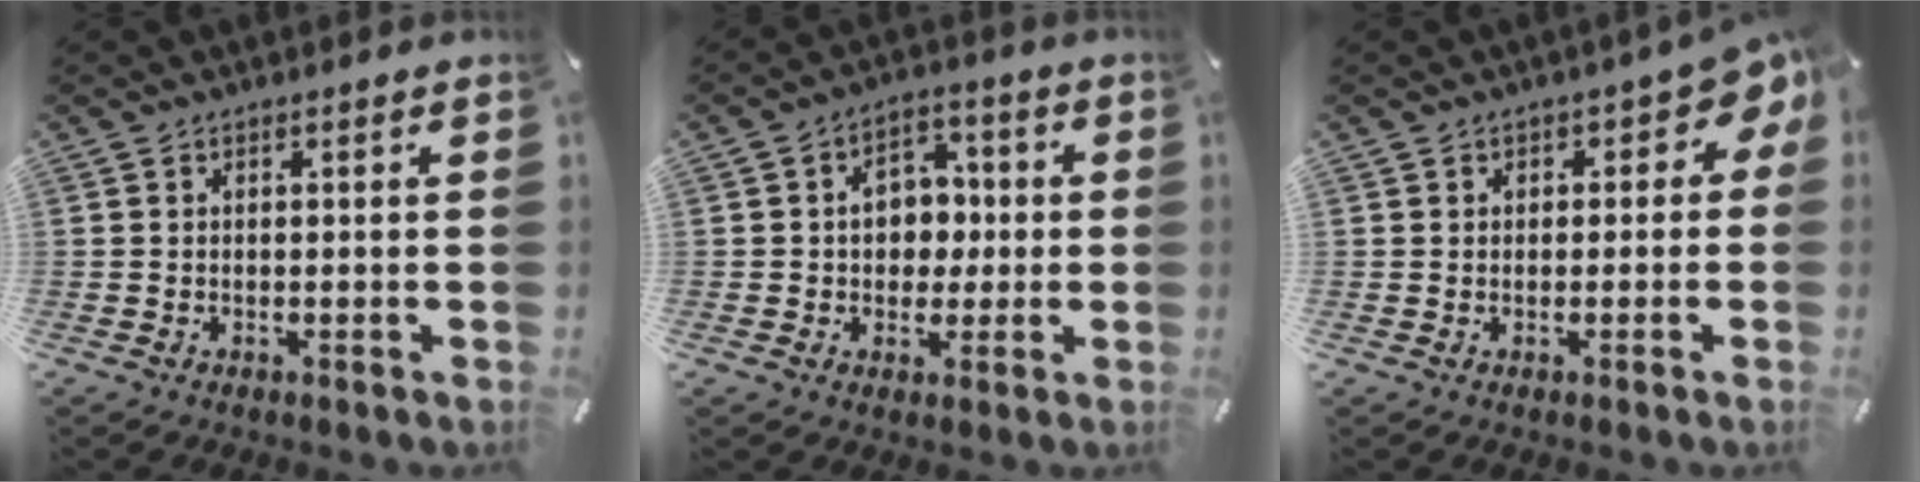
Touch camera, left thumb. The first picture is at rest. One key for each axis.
{"total": 8.1, "fx": -0.2, "fy": 6.8, "fz": 4.5, "tx": -0.061, "ty": 0.012, "tz": -0.005}
{"total": 3.9, "fx": 0.9, "fy": 2.8, "fz": 2.5, "tx": -0.026, "ty": -0.004, "tz": 0.012}